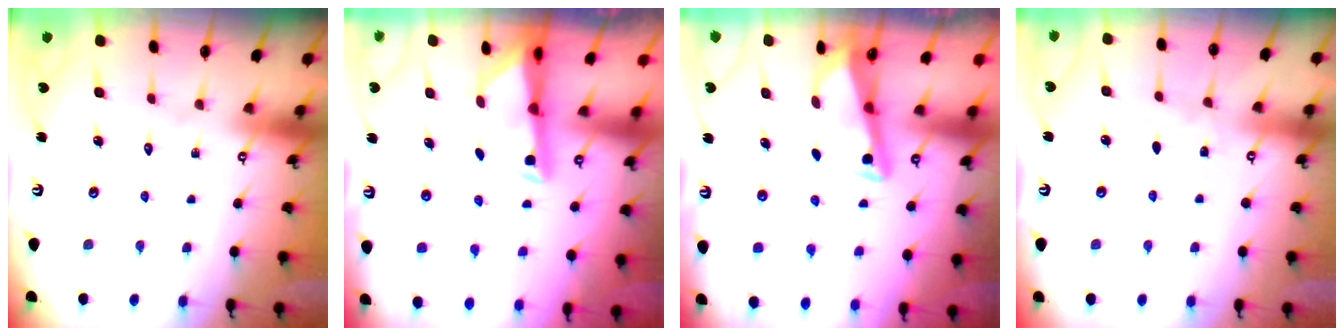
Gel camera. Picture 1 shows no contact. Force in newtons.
{"total": 3.0, "press": 2.9, "slide": 0.6}
{"total": 3.4, "press": 3.4, "slide": 0.3}
{"total": 2.4, "press": 2.4, "slide": 0.4}